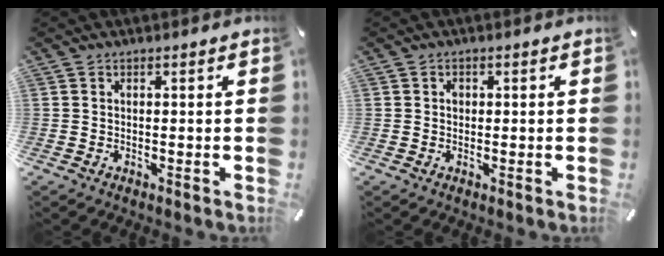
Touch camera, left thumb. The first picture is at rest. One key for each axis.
{"total": 1.1, "fx": 0.1, "fy": 1.0, "fz": 0.5, "tx": -0.010, "ty": 0.004, "tz": 0.001}